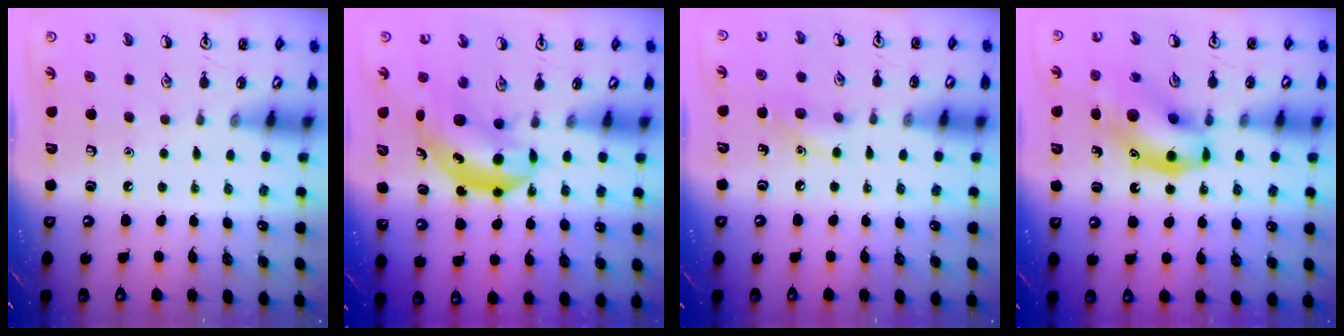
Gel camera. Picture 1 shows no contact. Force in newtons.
{"total": 5.6, "press": 5.5, "slide": 1.2}
{"total": 7.5, "press": 7.3, "slide": 1.8}
{"total": 13.6, "press": 13.3, "slide": 3.1}